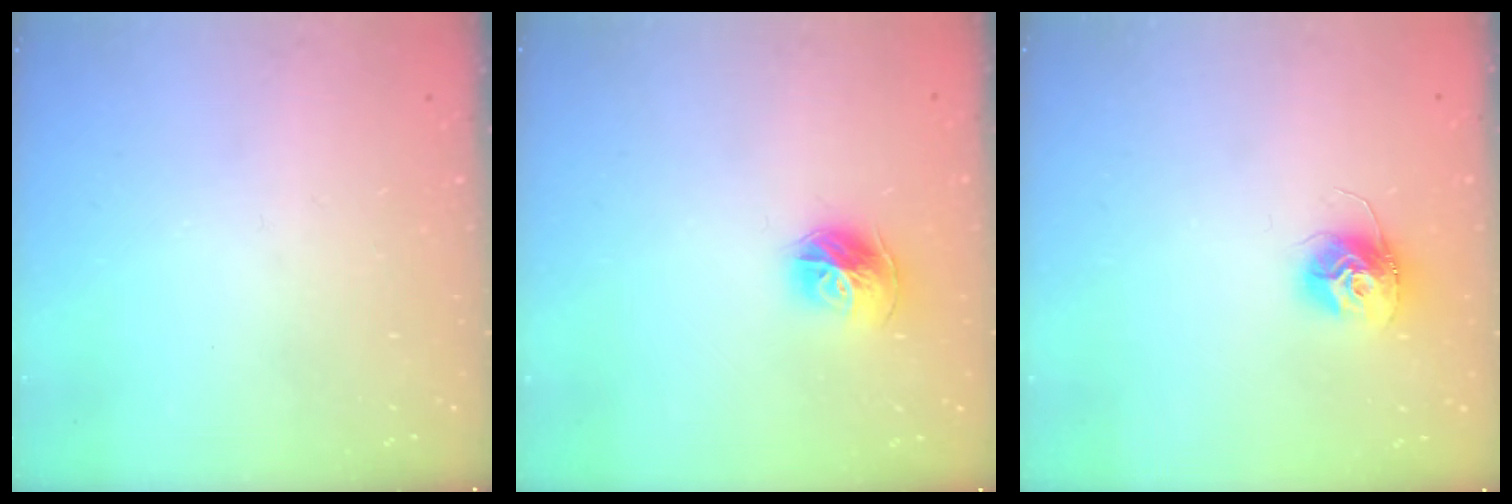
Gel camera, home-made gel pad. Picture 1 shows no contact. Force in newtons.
{"total": 10.6, "press": 10.5, "slide": 1.2}
{"total": 11.1, "press": 11.1, "slide": 0.9}